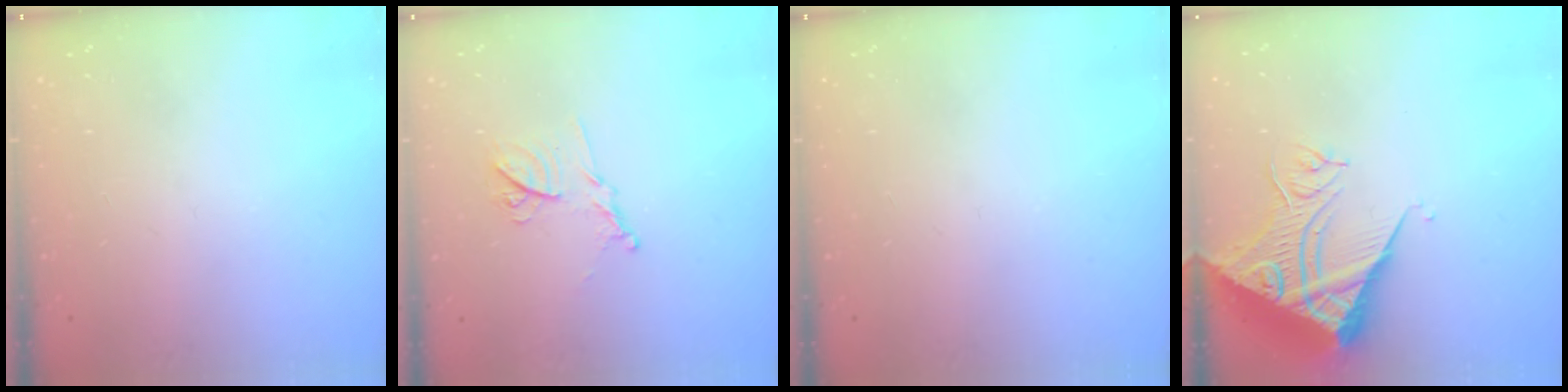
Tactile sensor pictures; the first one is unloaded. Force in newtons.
{"total": 11.0, "press": 11.0, "slide": 0.4}
{"total": 0.0}
{"total": 12.0, "press": 11.9, "slide": 0.7}